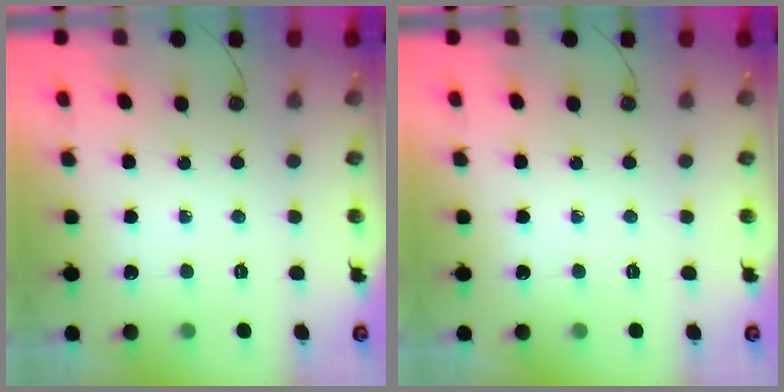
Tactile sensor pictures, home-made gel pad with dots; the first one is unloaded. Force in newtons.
{"total": 0.0}